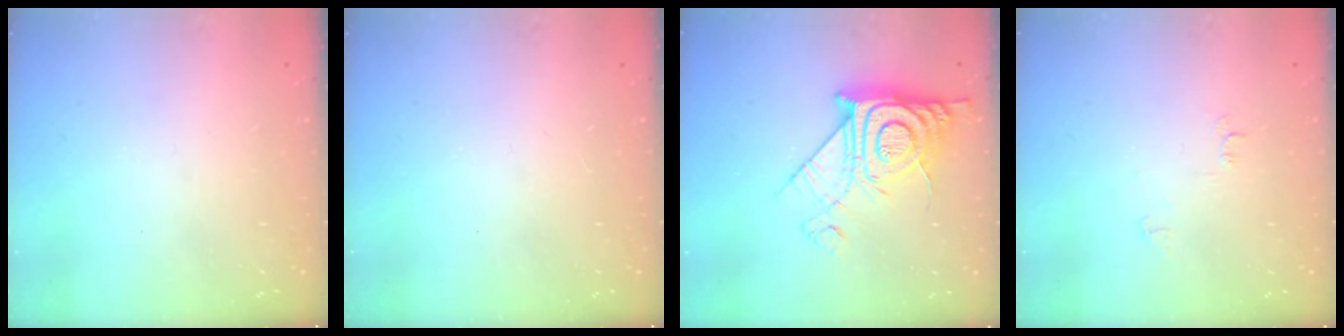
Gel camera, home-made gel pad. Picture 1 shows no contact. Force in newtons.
{"total": 3.6, "press": 3.6, "slide": 0.3}
{"total": 14.9, "press": 14.8, "slide": 1.3}
{"total": 4.3, "press": 4.2, "slide": 0.6}